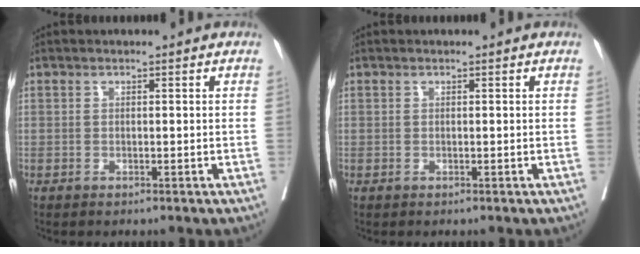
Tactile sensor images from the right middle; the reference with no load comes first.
{"total": 0.0}